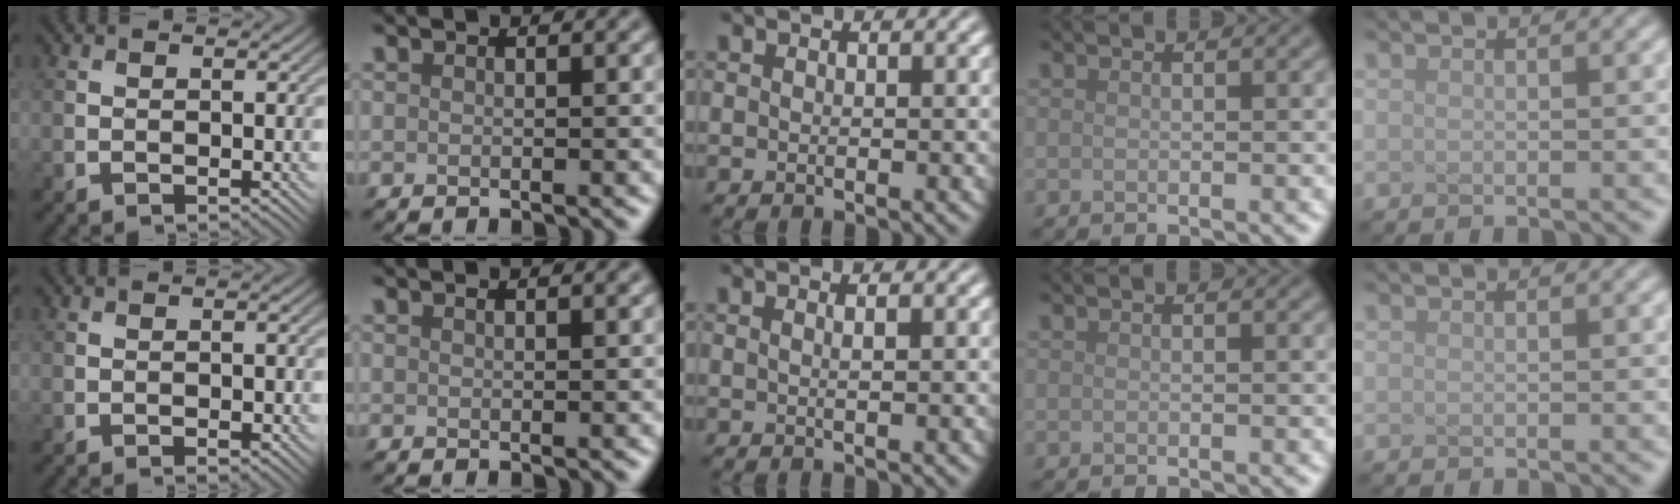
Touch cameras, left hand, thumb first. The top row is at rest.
{"thumb": {"total": 1.4, "force": [-0.5, 0.5, 1.2], "torque": [-0.018, 0.002, -0.009]}, "index": {"total": 0.7, "force": [0.5, 0.1, 0.4], "torque": [-0.006, 0.001, 0.009]}, "middle": {"total": 1.0, "force": [0.3, 0.4, 0.8], "torque": [-0.007, 0.003, 0.000]}}